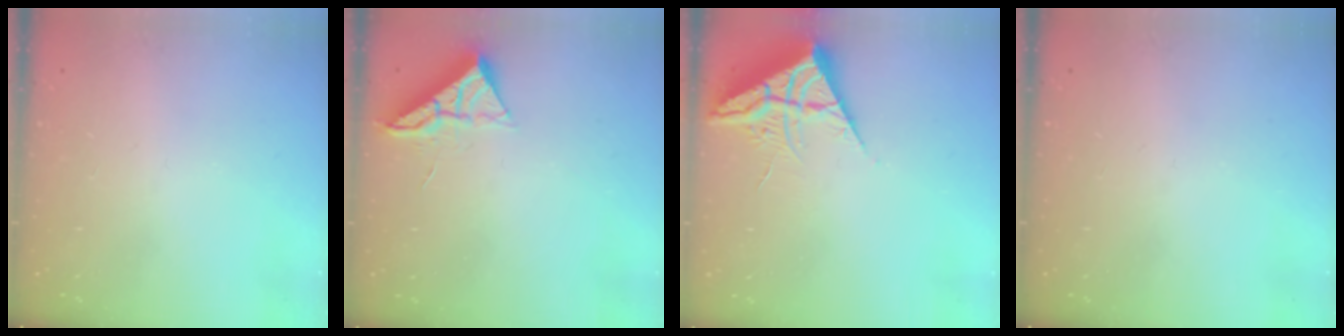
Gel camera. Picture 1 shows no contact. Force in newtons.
{"total": 6.5, "press": 6.5, "slide": 0.1}
{"total": 7.1, "press": 7.1, "slide": 0.4}
{"total": 0.0}